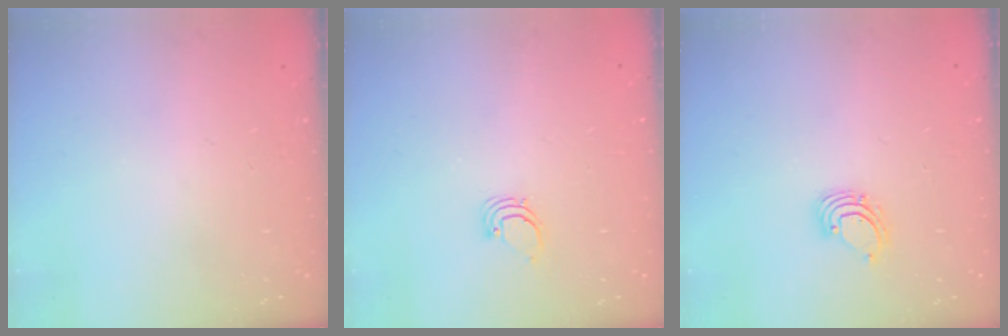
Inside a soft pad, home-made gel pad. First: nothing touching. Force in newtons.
{"total": 1.7, "press": 1.7, "slide": 0.1}
{"total": 2.6, "press": 2.6, "slide": 0.2}